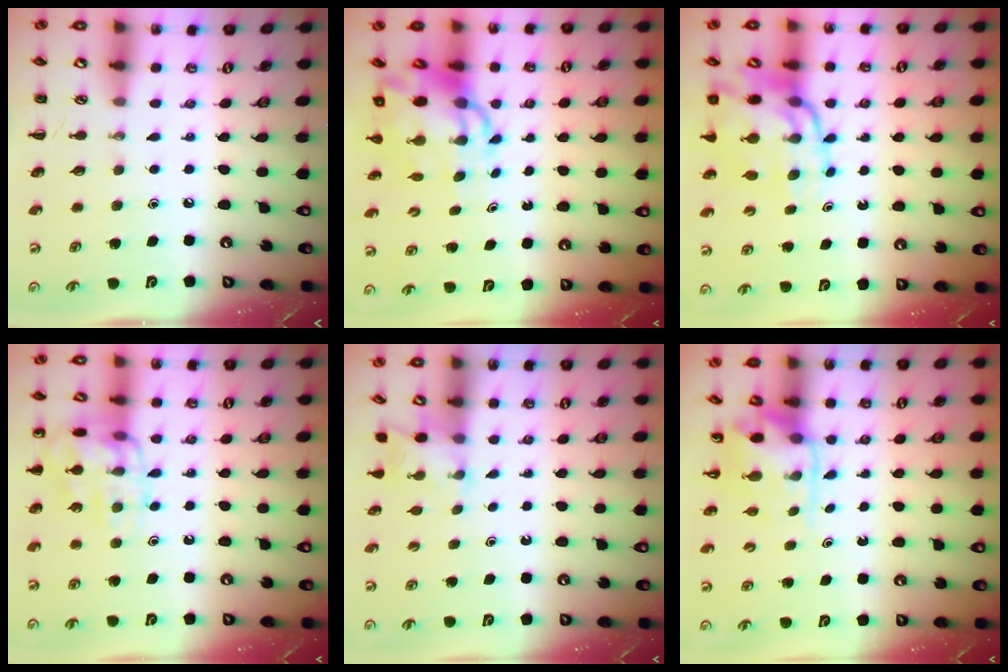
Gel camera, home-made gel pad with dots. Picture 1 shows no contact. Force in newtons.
{"total": 10.0, "press": 9.6, "slide": 2.7}
{"total": 15.5, "press": 14.9, "slide": 4.3}
{"total": 13.8, "press": 13.8, "slide": 0.9}
{"total": 2.6, "press": 2.5, "slide": 0.9}
{"total": 4.0, "press": 3.9, "slide": 0.7}